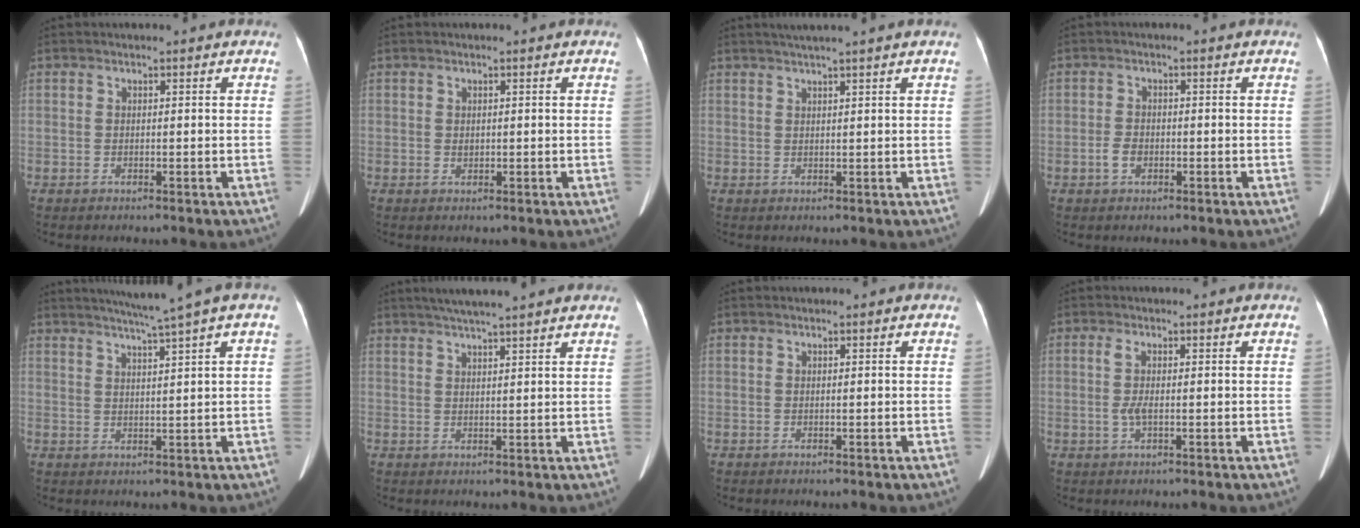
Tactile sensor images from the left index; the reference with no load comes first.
{"total": 0.6, "force": [0.1, 0.5, 0.3], "torque": [-0.006, 0.000, 0.006]}
{"total": 4.0, "force": [3.2, -0.9, 2.2], "torque": [-0.030, 0.020, 0.050]}
{"total": 2.1, "force": [-1.1, 1.2, 1.3], "torque": [-0.031, -0.001, -0.020]}
{"total": 6.1, "force": [4.3, -1.5, 4.1], "torque": [-0.064, 0.009, 0.067]}
{"total": 8.3, "force": [7.0, -0.4, 4.5], "torque": [-0.069, 0.026, 0.094]}
{"total": 0.0}
{"total": 2.2, "force": [-0.1, 0.5, 2.1], "torque": [-0.050, -0.001, 0.001]}